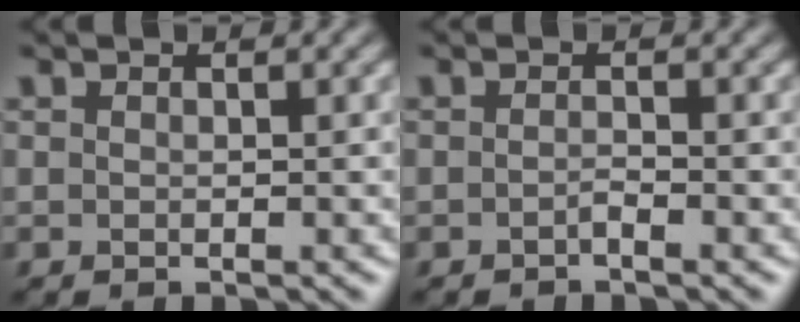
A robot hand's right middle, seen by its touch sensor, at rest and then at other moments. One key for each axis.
{"total": 0.7, "fx": -0.5, "fy": 0.1, "fz": 0.5, "tx": -0.012, "ty": 0.004, "tz": -0.010}